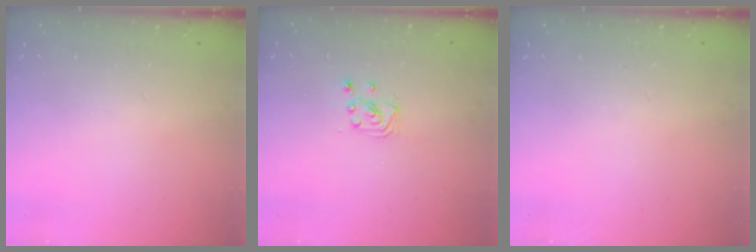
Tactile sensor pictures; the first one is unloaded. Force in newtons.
{"total": 2.5, "press": 2.5, "slide": 0.2}
{"total": 0.0}